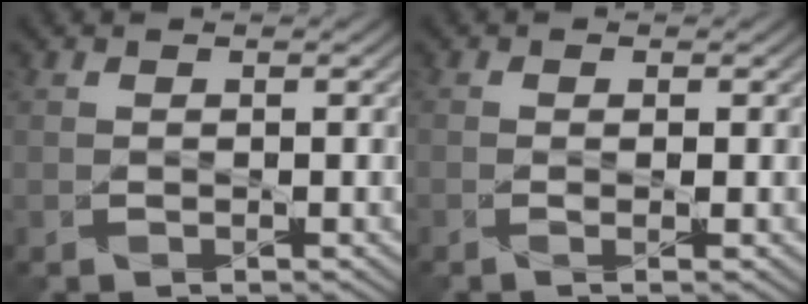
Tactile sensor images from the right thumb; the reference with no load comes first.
{"total": 0.8, "force": [-0.2, -0.4, 0.7], "torque": [-0.008, 0.003, -0.006]}